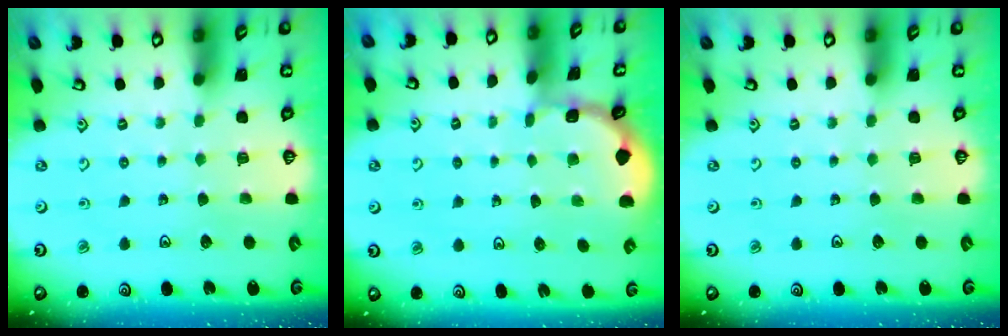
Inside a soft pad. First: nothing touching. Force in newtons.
{"total": 1.1, "press": 1.1, "slide": 0.1}
{"total": 0.0}